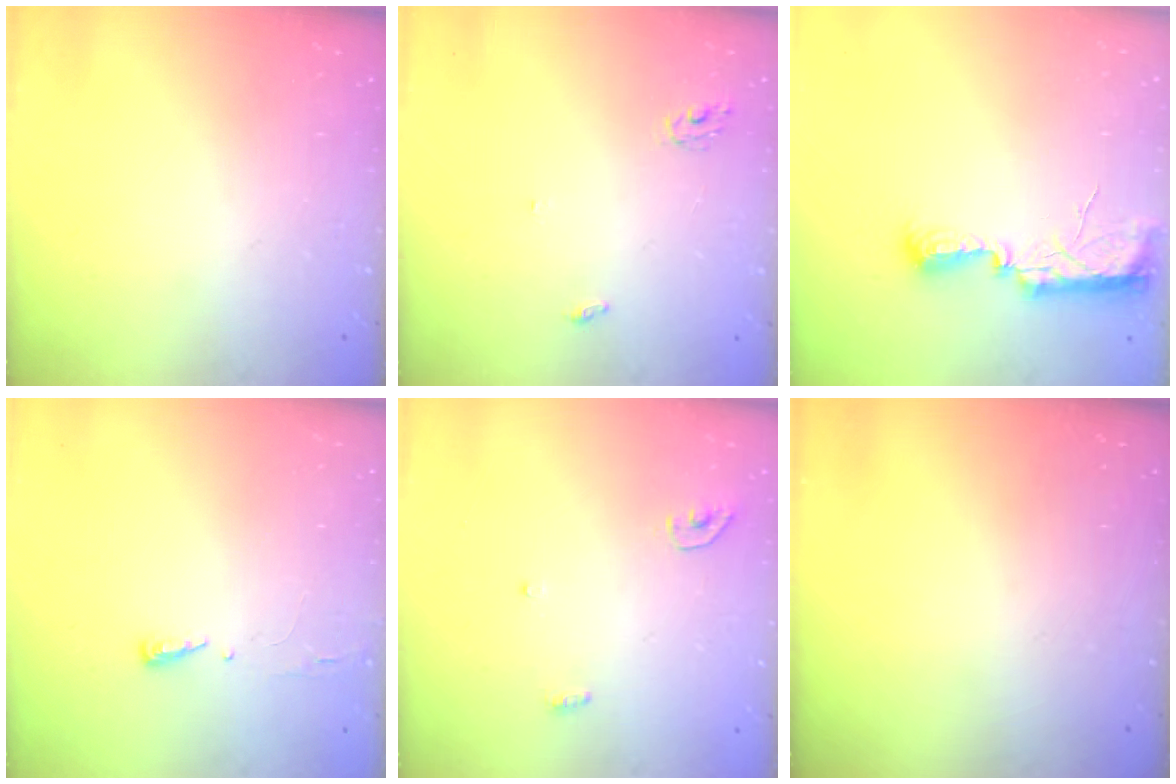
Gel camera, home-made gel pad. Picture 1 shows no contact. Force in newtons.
{"total": 2.8, "press": 2.8, "slide": 0.2}
{"total": 10.5, "press": 9.0, "slide": 5.3}
{"total": 2.9, "press": 2.9, "slide": 0.4}
{"total": 3.5, "press": 3.5, "slide": 0.3}
{"total": 0.0}